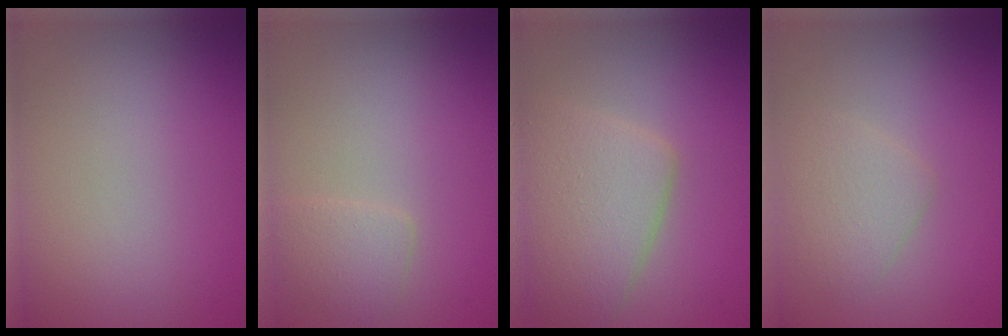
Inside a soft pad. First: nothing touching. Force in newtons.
{"total": 1.8, "press": 1.8, "slide": 0.0}
{"total": 6.2, "press": 6.2, "slide": 0.2}
{"total": 2.5, "press": 2.5, "slide": 0.1}